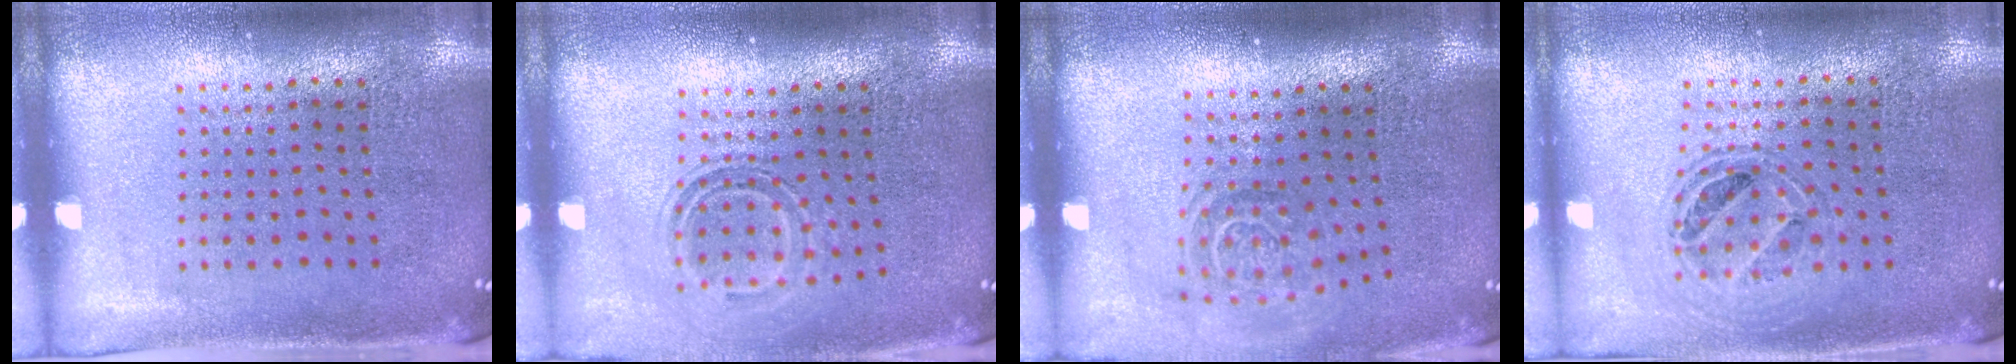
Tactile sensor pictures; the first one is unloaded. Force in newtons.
{"total": 1.5, "press": 1.1, "slide": 1.1}
{"total": 1.6, "press": 1.1, "slide": 1.1}
{"total": 0.8, "press": 0.8, "slide": 0.1}